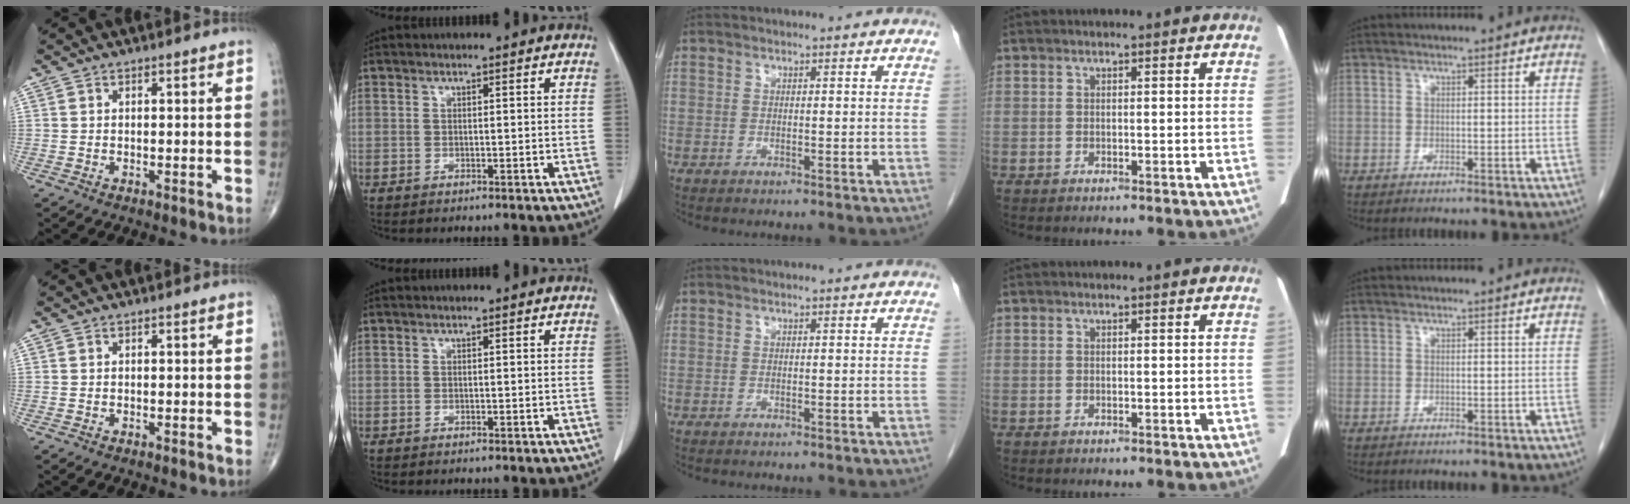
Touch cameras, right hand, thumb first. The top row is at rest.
{}